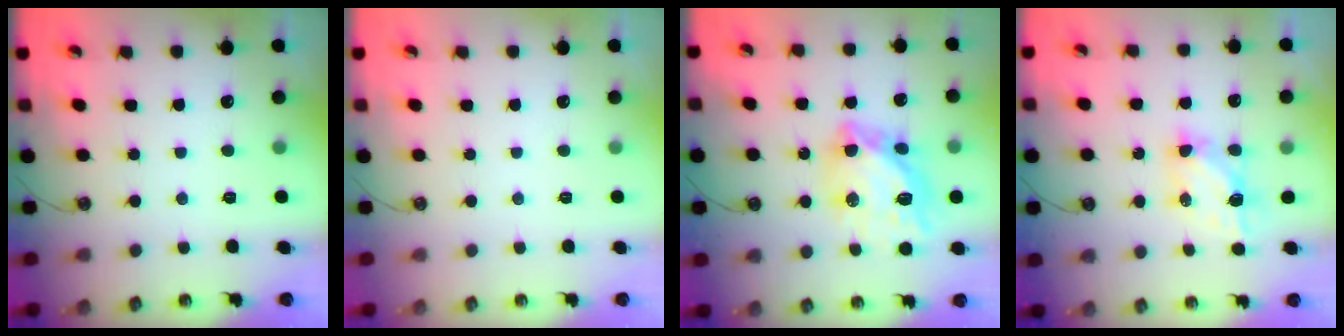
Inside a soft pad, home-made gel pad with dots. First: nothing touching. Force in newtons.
{"total": 0.0}
{"total": 15.5, "press": 15.5, "slide": 1.6}
{"total": 6.0, "press": 6.0, "slide": 0.4}